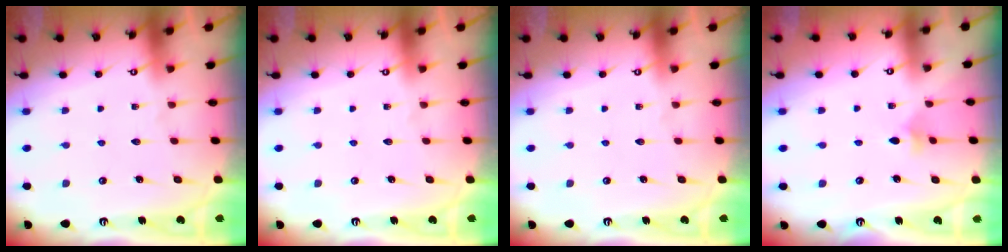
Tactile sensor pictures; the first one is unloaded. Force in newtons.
{"total": 0.0}
{"total": 0.0}
{"total": 2.7, "press": 2.6, "slide": 0.6}